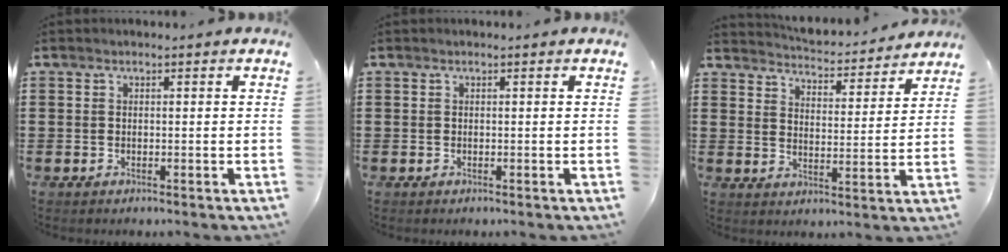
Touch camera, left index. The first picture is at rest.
{"total": 0.0}
{"total": 3.8, "force": [3.8, -0.1, 0.2], "torque": [-0.027, -0.034, 0.060]}